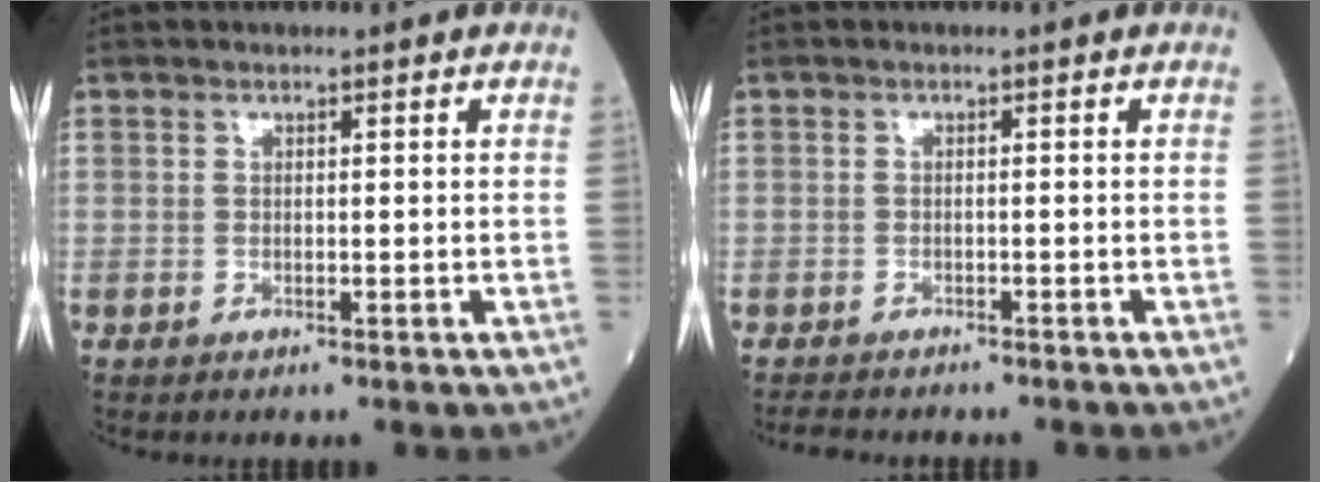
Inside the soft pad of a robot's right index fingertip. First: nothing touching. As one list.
[{"total": 3.6, "force": [-3.3, 1.1, 0.9], "torque": [-0.014, -0.008, -0.049]}]